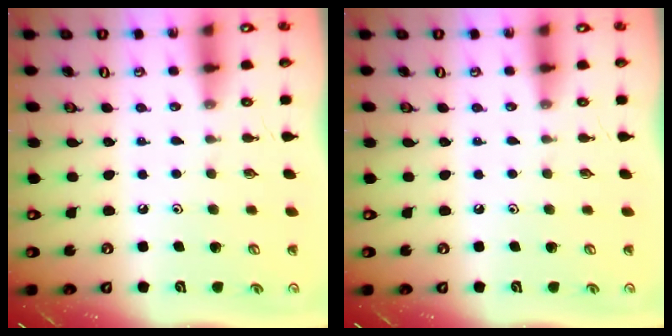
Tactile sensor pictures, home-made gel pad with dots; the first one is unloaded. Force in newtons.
{"total": 0.0}